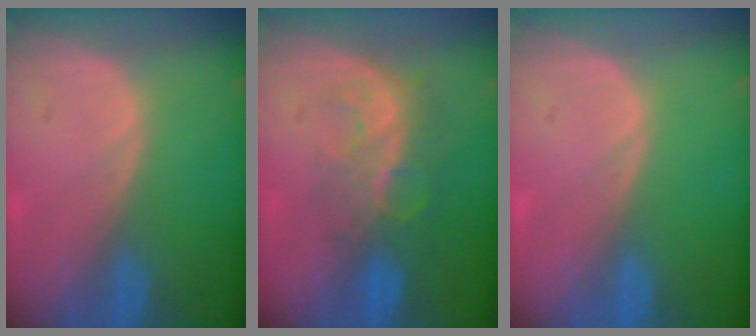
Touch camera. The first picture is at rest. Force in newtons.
{"total": 8.2, "press": 7.0, "slide": 4.3}
{"total": 0.0}